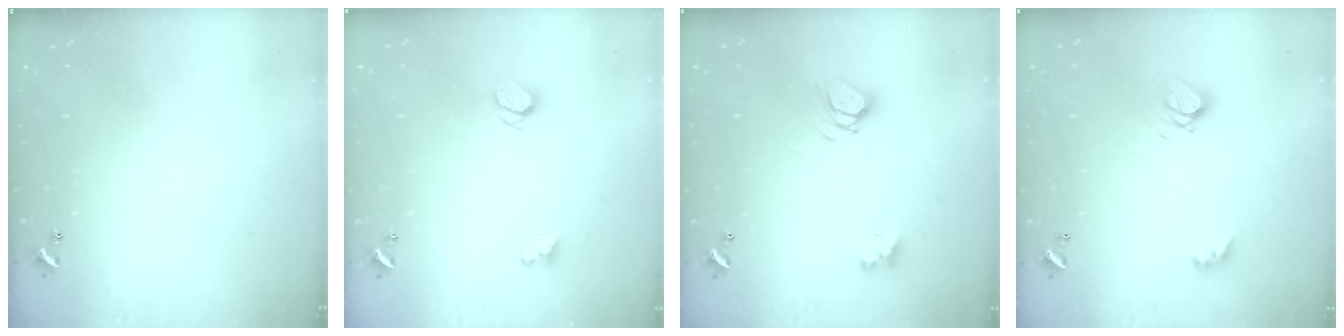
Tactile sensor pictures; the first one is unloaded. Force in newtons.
{"total": 1.8, "press": 1.7, "slide": 0.5}
{"total": 6.6, "press": 6.6, "slide": 0.9}
{"total": 7.2, "press": 7.2, "slide": 0.7}